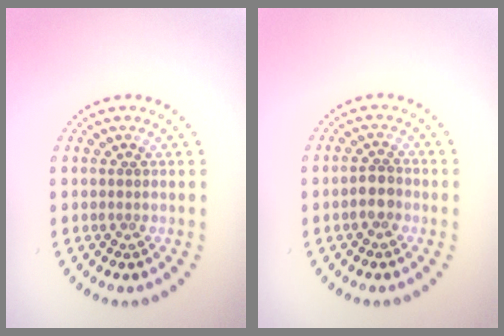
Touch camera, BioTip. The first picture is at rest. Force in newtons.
{"total": 1.9, "press": 1.8, "slide": 0.7}